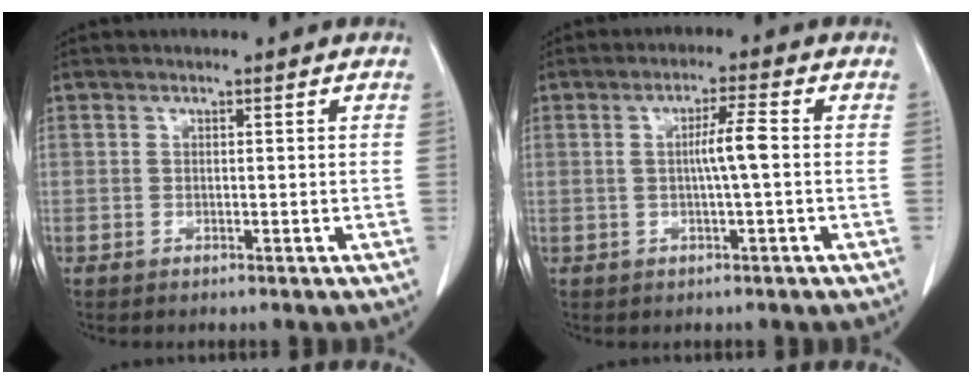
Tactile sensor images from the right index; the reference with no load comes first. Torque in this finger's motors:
{"motor_torque": [0.64, 0.07, 0.11, 0.07]}